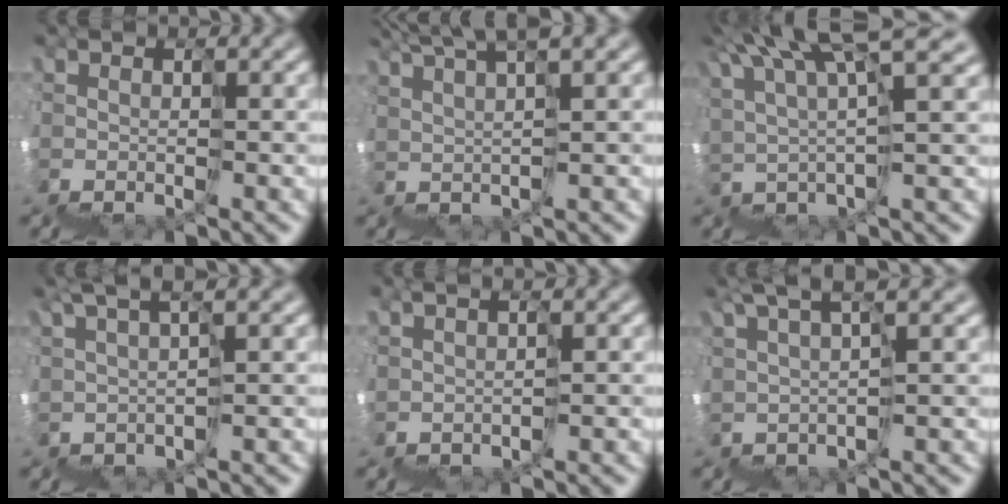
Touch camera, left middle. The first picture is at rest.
{"total": 5.0, "force": [4.7, -0.1, 1.7], "torque": [-0.038, 0.027, 0.084]}
{"total": 8.6, "force": [6.3, 1.3, 5.8], "torque": [-0.129, 0.034, 0.120]}
{"total": 2.5, "force": [2.5, -0.3, 0.5], "torque": [-0.029, 0.015, 0.040]}
{"total": 0.9, "force": [0.8, 0.0, 0.3], "torque": [-0.019, 0.006, 0.013]}
{"total": 3.2, "force": [3.0, -0.2, 0.9], "torque": [-0.036, 0.020, 0.051]}